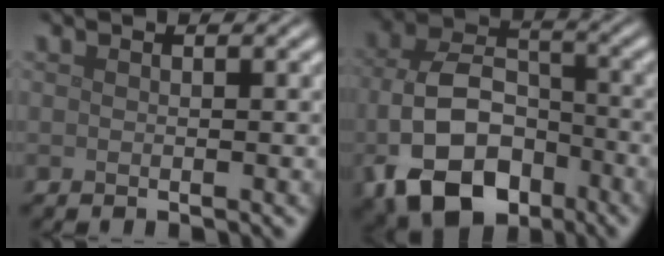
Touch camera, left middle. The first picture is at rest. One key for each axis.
{"total": 10.2, "fx": -4.0, "fy": 6.6, "fz": 6.6, "tx": -0.138, "ty": -0.015, "tz": -0.071}